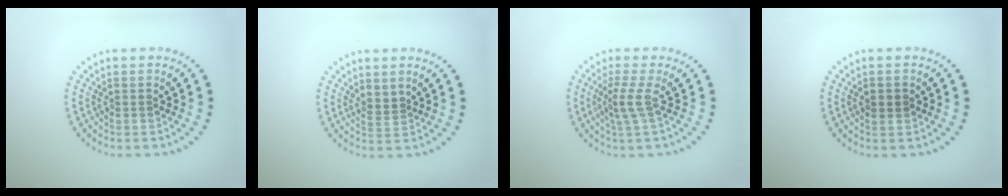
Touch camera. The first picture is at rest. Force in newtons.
{"total": 1.6, "press": 1.3, "slide": 0.9}
{"total": 2.2, "press": 1.4, "slide": 1.7}
{"total": 1.5, "press": 1.5, "slide": 0.2}